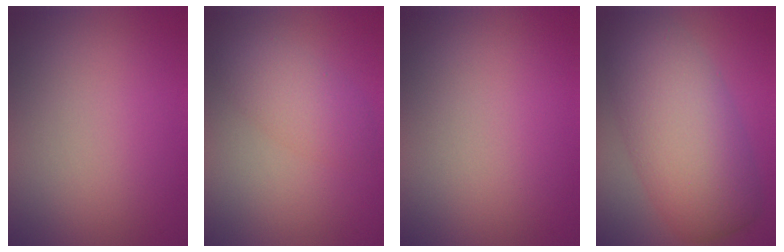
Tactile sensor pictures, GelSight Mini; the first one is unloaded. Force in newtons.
{"total": 3.0, "press": 3.0, "slide": 0.1}
{"total": 0.0}
{"total": 8.4, "press": 8.4, "slide": 0.4}